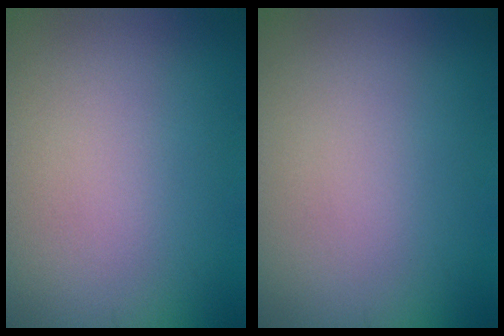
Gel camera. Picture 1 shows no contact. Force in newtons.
{"total": 0.0}